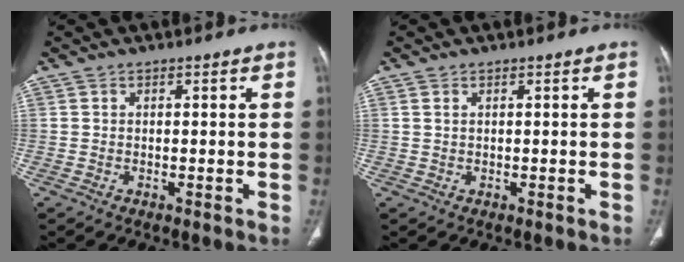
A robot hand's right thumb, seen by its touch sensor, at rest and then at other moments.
{"total": 0.7, "force": [0.3, 0.4, 0.4], "torque": [-0.010, 0.005, 0.007]}